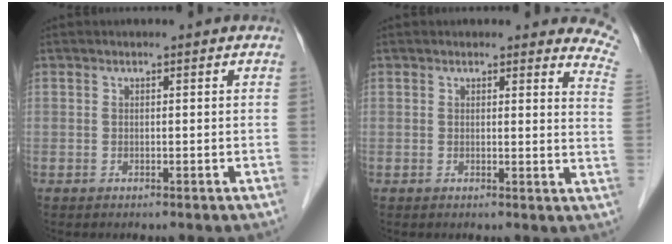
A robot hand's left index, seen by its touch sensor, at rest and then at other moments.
{"total": 6.8, "force": [6.7, 0.9, 1.0], "torque": [0.011, -0.053, 0.031]}